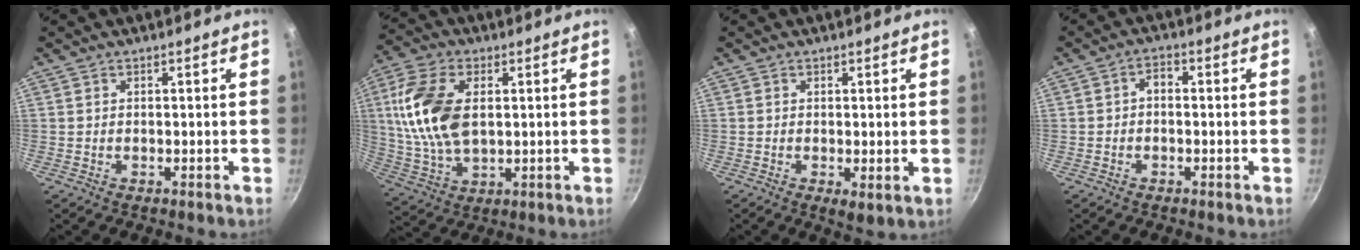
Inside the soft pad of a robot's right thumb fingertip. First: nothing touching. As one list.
[{"total": 15.2, "force": [2.5, 8.9, 12.1], "torque": [-0.230, -0.002, 0.049]}, {"total": 2.7, "force": [0.1, 1.3, 2.4], "torque": [-0.036, -0.012, 0.003]}, {"total": 2.4, "force": [-0.5, 1.6, 1.7], "torque": [-0.026, 0.015, -0.013]}]